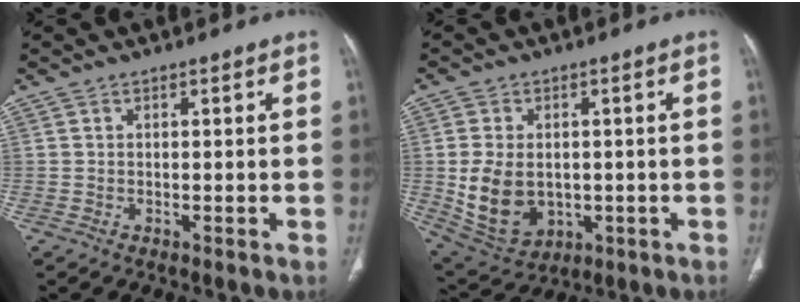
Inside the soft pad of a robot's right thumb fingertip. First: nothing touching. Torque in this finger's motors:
{"motor_torque": [-0.32, 0.92, 0.62, 0.84, 0.33]}